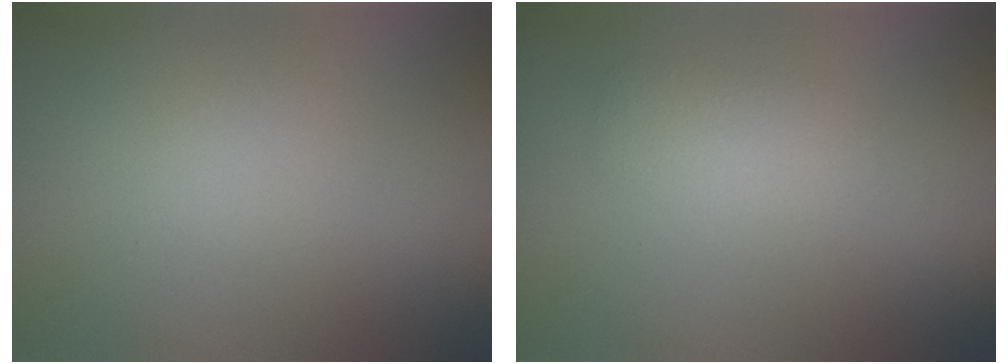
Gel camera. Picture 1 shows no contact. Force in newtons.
{"total": 2.1, "press": 2.1, "slide": 0.1}